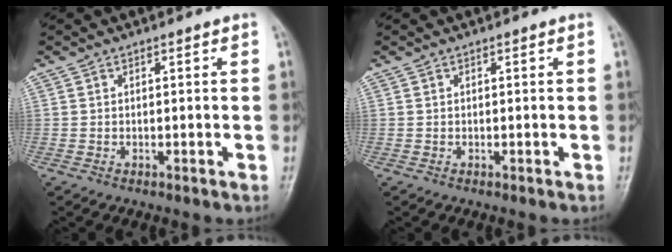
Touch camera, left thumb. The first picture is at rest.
{"total": 0.0}